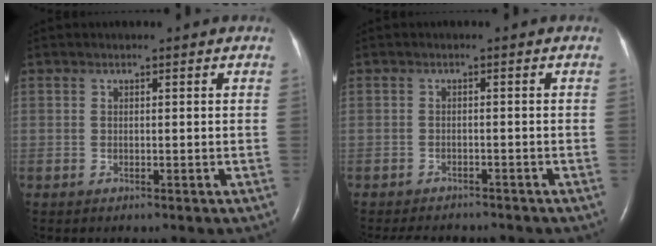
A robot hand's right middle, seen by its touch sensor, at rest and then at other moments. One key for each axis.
{"total": 7.1, "fx": -6.5, "fy": 2.0, "fz": 2.0, "tx": -0.029, "ty": -0.008, "tz": -0.086}